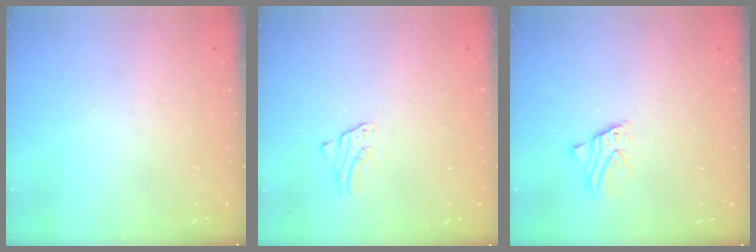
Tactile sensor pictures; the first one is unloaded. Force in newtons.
{"total": 1.2, "press": 1.2, "slide": 0.1}
{"total": 2.1, "press": 2.1, "slide": 0.2}